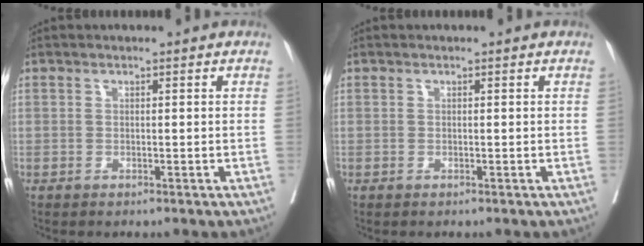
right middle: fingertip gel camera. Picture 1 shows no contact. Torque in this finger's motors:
{"motor_torque": [-0.09, 0.01, -0.16, -0.03]}